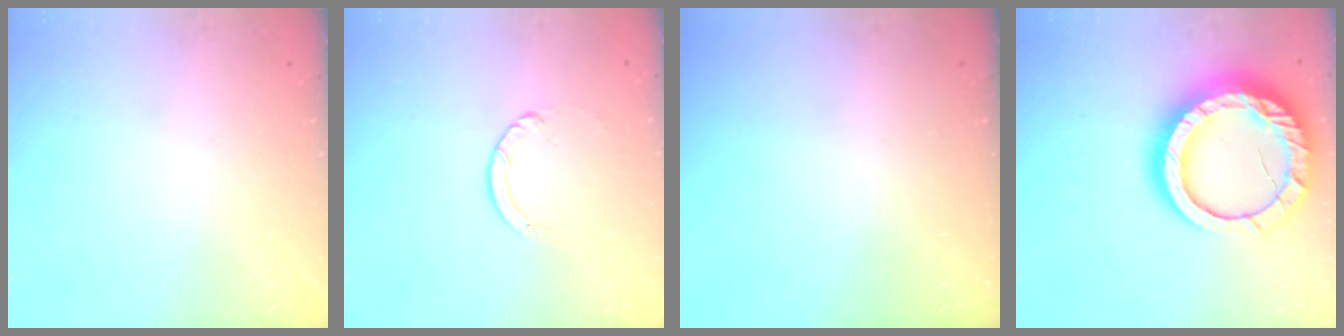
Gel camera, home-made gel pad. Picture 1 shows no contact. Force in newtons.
{"total": 2.4, "press": 2.4, "slide": 0.2}
{"total": 0.0}
{"total": 22.6, "press": 22.5, "slide": 2.2}